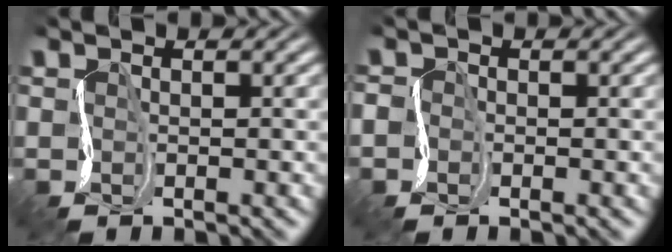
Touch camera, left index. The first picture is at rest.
{"total": 1.4, "force": [-0.9, 1.1, 0.3], "torque": [-0.005, -0.006, -0.025]}